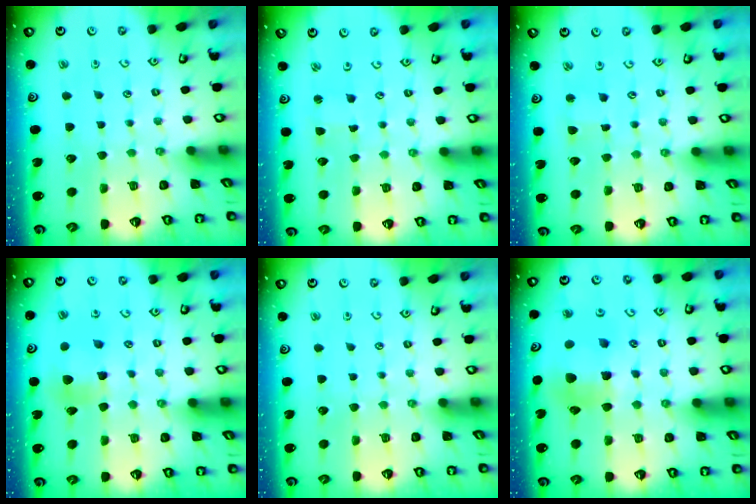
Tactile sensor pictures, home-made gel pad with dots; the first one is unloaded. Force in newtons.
{"total": 1.6, "press": 1.6, "slide": 0.3}
{"total": 2.9, "press": 2.9, "slide": 0.3}
{"total": 6.3, "press": 6.2, "slide": 0.6}
{"total": 0.0}
{"total": 10.0, "press": 9.9, "slide": 1.4}